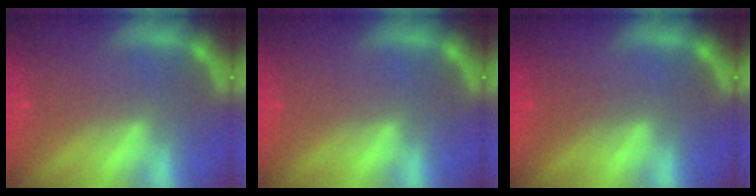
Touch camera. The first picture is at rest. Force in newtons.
{"total": 0.0}
{"total": 1.5}